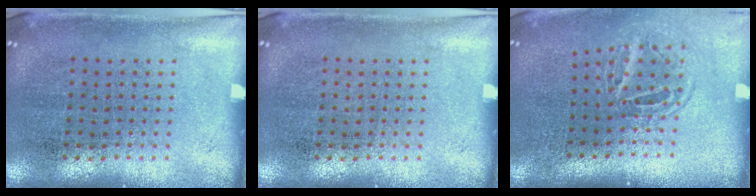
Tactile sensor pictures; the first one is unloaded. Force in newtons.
{"total": 0.0}
{"total": 1.7, "press": 1.1, "slide": 1.3}